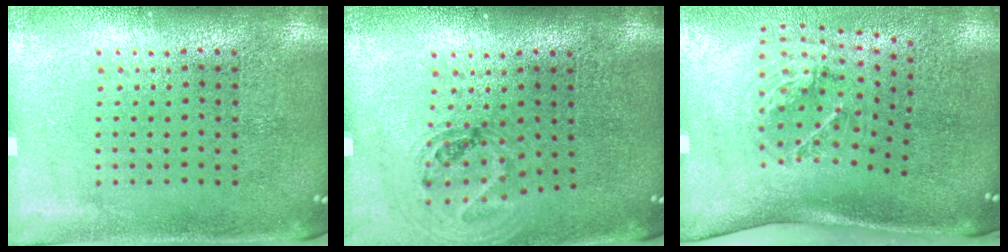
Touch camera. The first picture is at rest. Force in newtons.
{"total": 1.0, "press": 1.0, "slide": 0.1}
{"total": 2.1, "press": 1.3, "slide": 1.7}